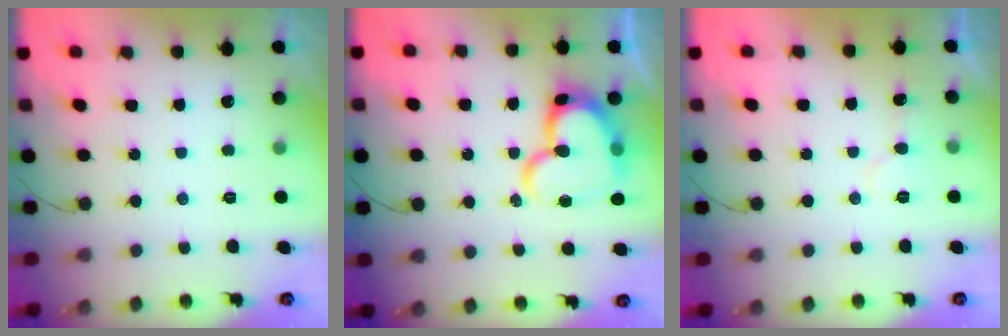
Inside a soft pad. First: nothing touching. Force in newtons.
{"total": 18.8, "press": 18.7, "slide": 1.9}
{"total": 7.2, "press": 7.2, "slide": 0.4}